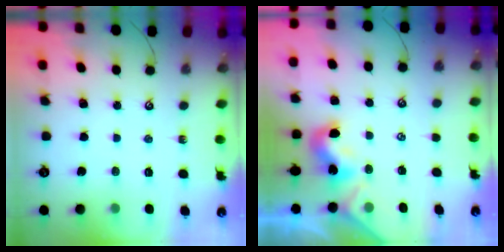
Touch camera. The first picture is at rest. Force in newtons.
{"total": 2.0, "press": 2.0, "slide": 0.5}